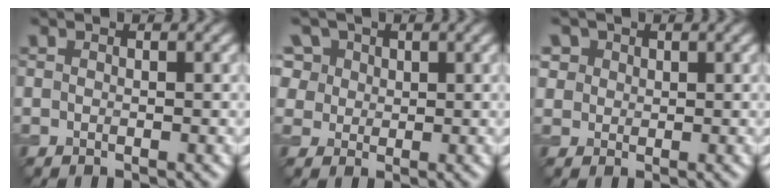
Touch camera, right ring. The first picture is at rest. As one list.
[{"total": 8.5, "force": [4.3, 6.3, 3.7], "torque": [-0.086, 0.023, 0.056]}, {"total": 3.1, "force": [1.6, 2.4, 1.0], "torque": [-0.034, 0.002, 0.033]}]